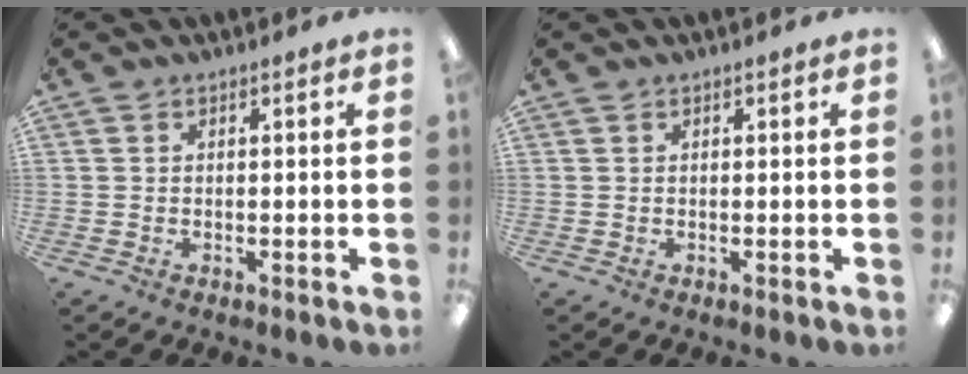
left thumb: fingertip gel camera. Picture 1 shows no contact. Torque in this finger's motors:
{"motor_torque": [0.00, 0.00, 0.03, -0.03, 0.00]}